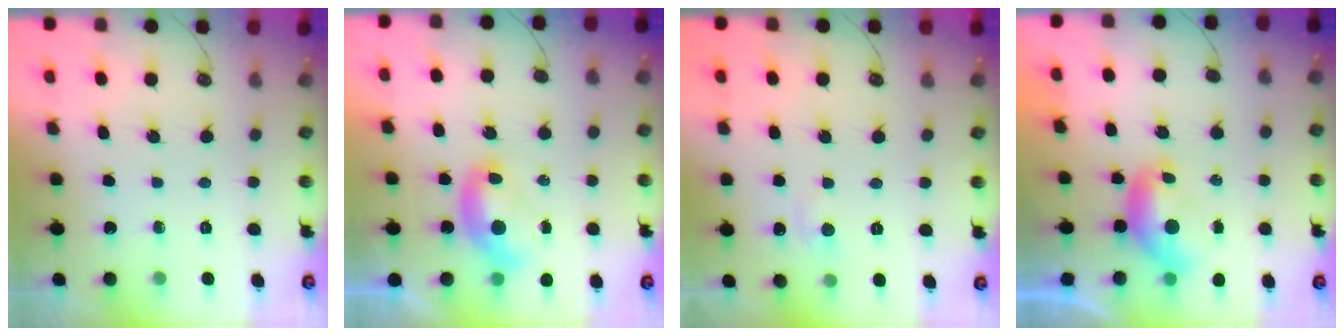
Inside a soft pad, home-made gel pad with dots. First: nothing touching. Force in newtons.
{"total": 1.7, "press": 1.6, "slide": 0.3}
{"total": 2.4, "press": 2.4, "slide": 0.4}
{"total": 0.0}